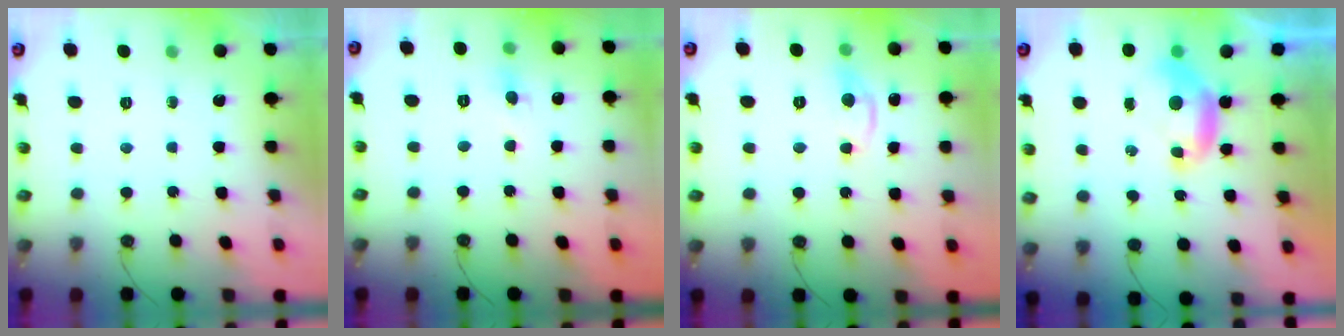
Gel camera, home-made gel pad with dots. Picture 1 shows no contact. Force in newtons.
{"total": 0.0}
{"total": 2.6, "press": 2.6, "slide": 0.2}
{"total": 0.0}